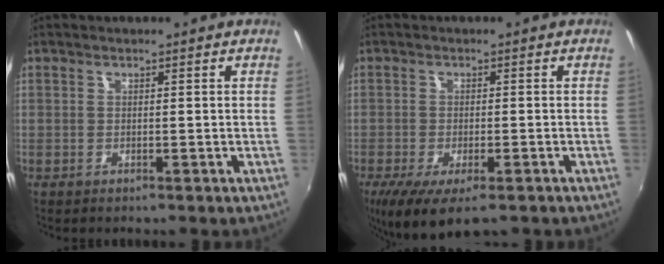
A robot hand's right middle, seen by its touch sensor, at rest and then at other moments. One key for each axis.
{"total": 10.3, "fx": -6.4, "fy": 3.5, "fz": 7.2, "tx": -0.151, "ty": -0.045, "tz": -0.103}